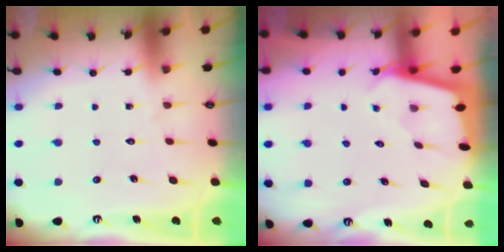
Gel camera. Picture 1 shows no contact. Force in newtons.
{"total": 1.9, "press": 1.9, "slide": 0.1}